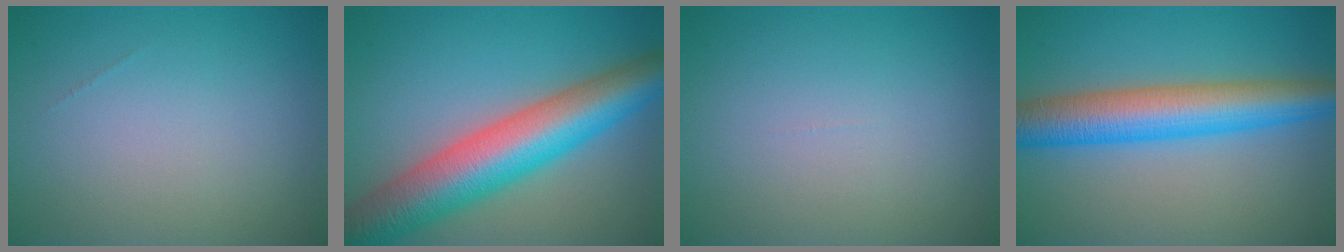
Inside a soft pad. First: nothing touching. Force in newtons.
{"total": 10.6, "press": 10.6, "slide": 0.2}
{"total": 0.0}
{"total": 7.7, "press": 7.7, "slide": 0.1}